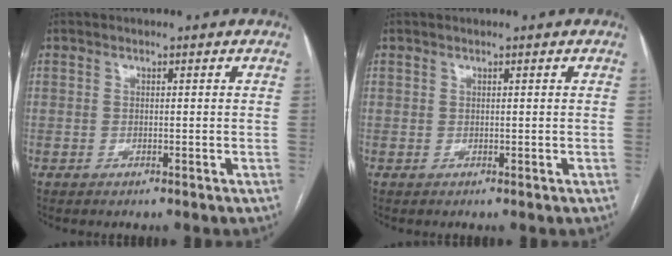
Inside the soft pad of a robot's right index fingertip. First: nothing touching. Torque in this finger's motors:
{"motor_torque": [0.00, 0.00, 0.00, 0.00]}